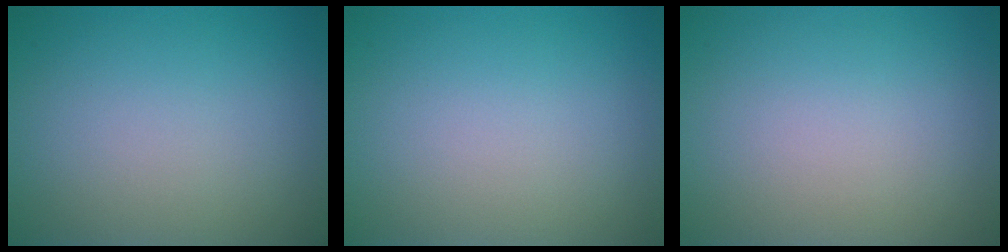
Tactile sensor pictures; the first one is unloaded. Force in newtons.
{"total": 0.0}
{"total": 0.0}